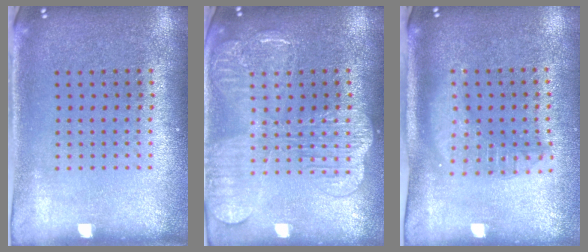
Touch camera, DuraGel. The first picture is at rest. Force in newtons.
{"total": 2.8, "press": 2.8, "slide": 0.6}
{"total": 1.8, "press": 1.6, "slide": 1.0}